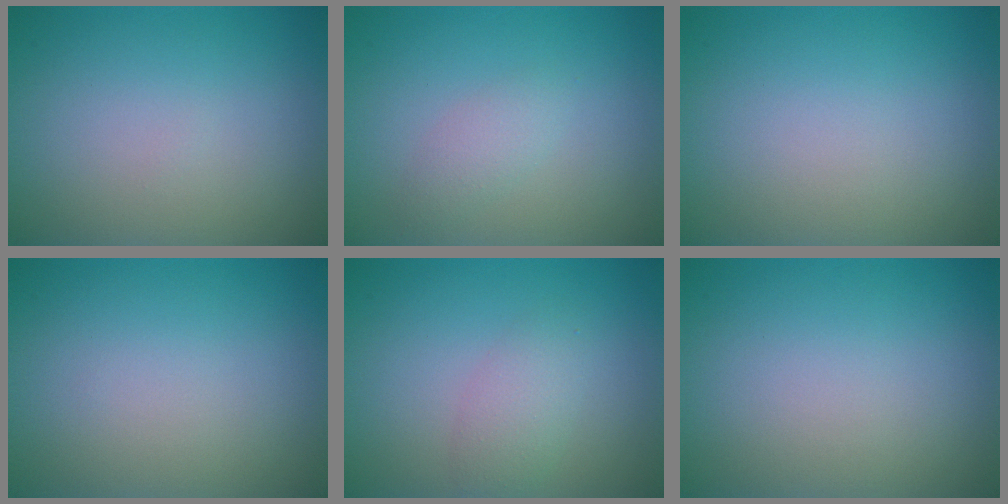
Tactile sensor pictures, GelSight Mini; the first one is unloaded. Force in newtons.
{"total": 1.5, "press": 1.5, "slide": 0.1}
{"total": 0.0}
{"total": 0.0}
{"total": 2.1, "press": 2.1, "slide": 0.1}
{"total": 0.0}